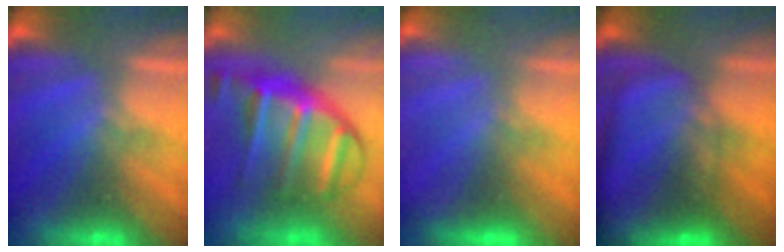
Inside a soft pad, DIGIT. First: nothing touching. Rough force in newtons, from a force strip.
{"total": 9.3}
{"total": 2.1}
{"total": 6.8}